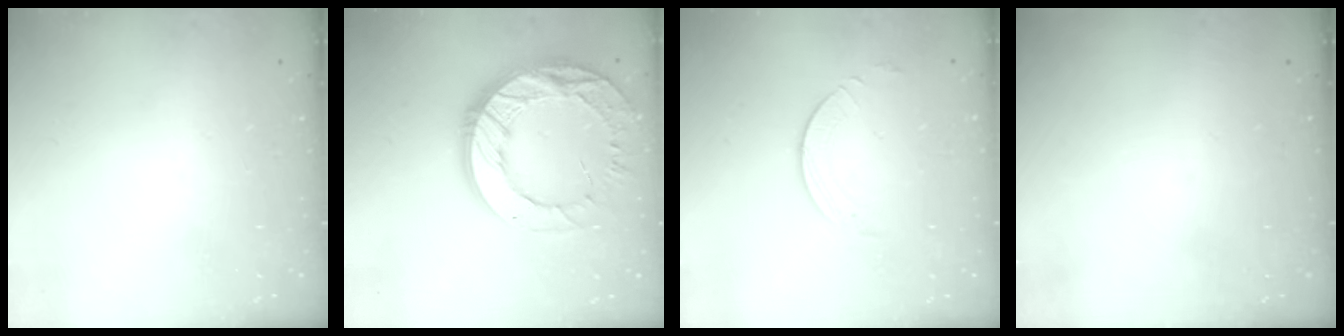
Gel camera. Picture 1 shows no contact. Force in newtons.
{"total": 21.8, "press": 21.7, "slide": 1.9}
{"total": 3.9, "press": 3.8, "slide": 0.5}
{"total": 0.0}